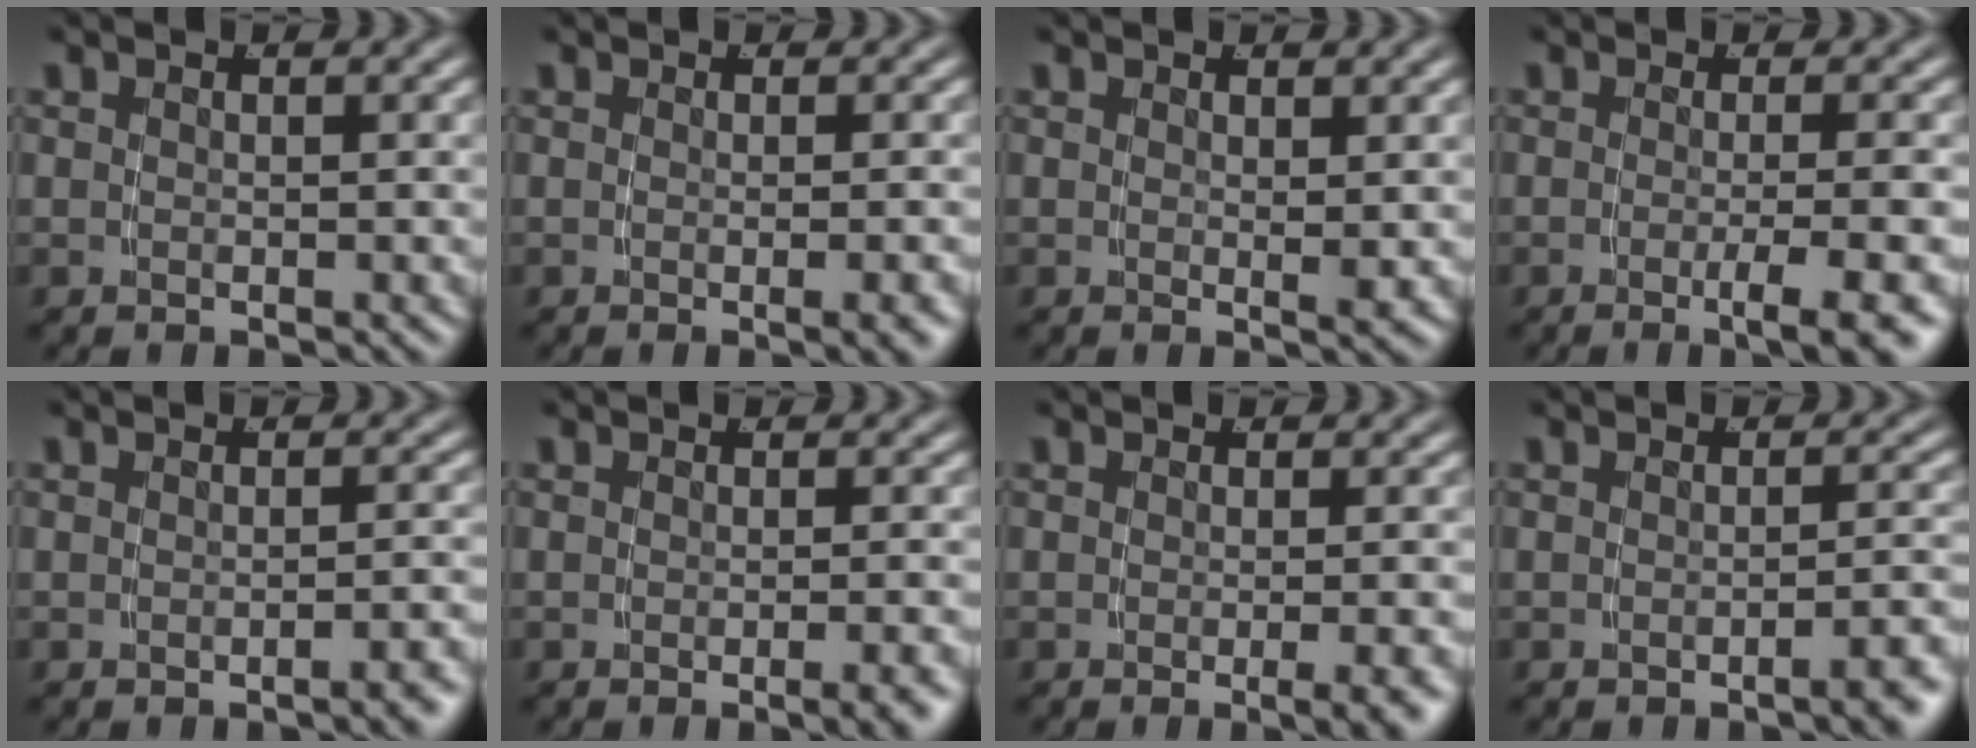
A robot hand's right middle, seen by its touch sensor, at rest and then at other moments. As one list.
[{"total": 1.5, "force": [-0.6, -0.5, 1.3], "torque": [-0.016, 0.002, -0.010]}, {"total": 1.0, "force": [0.4, -0.4, 0.8], "torque": [-0.009, -0.008, 0.009]}, {"total": 4.3, "force": [-2.6, -0.3, 3.3], "torque": [-0.041, -0.008, -0.037]}, {"total": 1.5, "force": [-1.2, -0.3, 0.9], "torque": [-0.008, 0.012, -0.024]}, {"total": 1.8, "force": [-1.1, -0.4, 1.3], "torque": [-0.015, 0.009, -0.021]}, {"total": 2.6, "force": [-1.4, -0.3, 2.1], "torque": [-0.020, 0.002, -0.023]}, {"total": 2.4, "force": [-1.6, -0.2, 1.7], "torque": [-0.017, 0.011, -0.030]}]